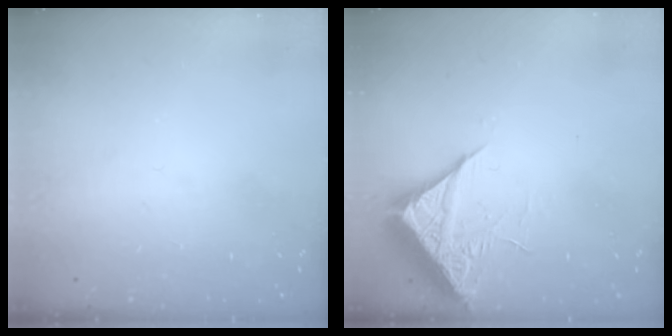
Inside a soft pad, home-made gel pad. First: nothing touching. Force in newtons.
{"total": 6.9, "press": 6.9, "slide": 0.4}